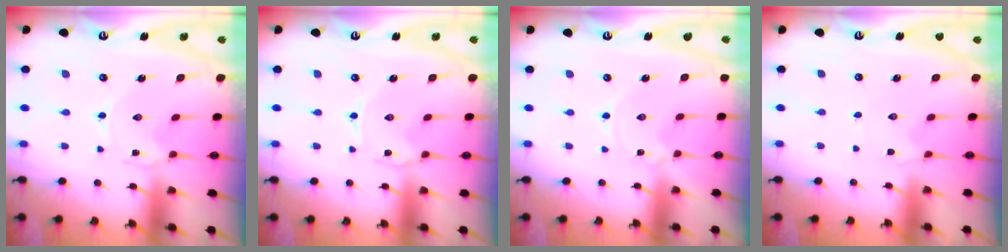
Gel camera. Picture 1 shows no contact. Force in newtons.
{"total": 0.7, "press": 0.7, "slide": 0.1}
{"total": 0.0}
{"total": 1.3, "press": 1.3, "slide": 0.4}